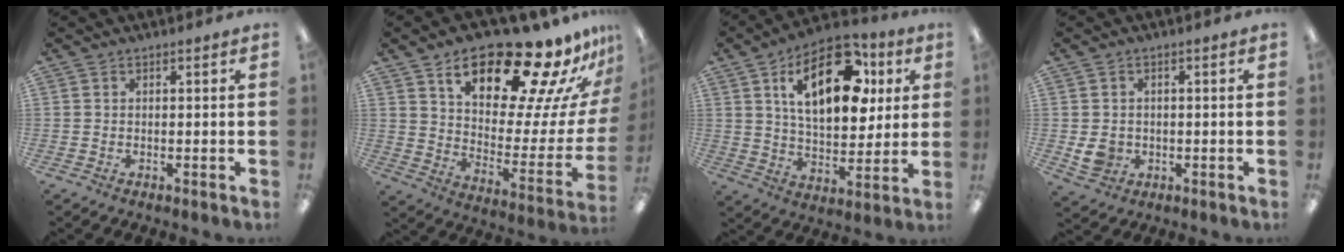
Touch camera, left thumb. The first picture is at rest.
{"total": 24.1, "force": [17.1, 7.6, 15.1], "torque": [-0.222, -0.119, 0.276]}
{"total": 21.2, "force": [8.7, 11.2, 15.8], "torque": [-0.229, -0.014, 0.141]}
{"total": 4.5, "force": [-0.6, 3.9, 2.2], "torque": [-0.029, -0.002, -0.011]}